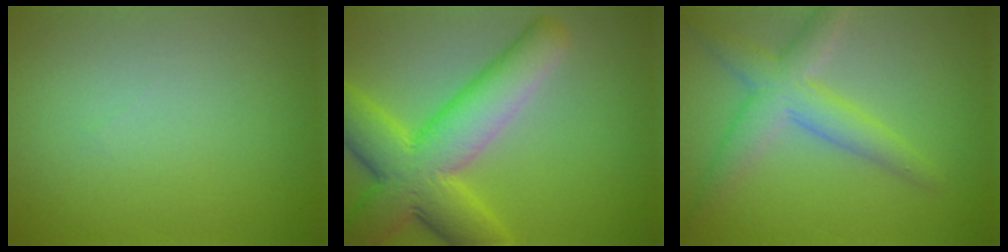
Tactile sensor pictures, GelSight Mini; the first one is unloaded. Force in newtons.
{"total": 9.8, "press": 9.8, "slide": 0.4}
{"total": 4.5, "press": 4.5, "slide": 0.2}